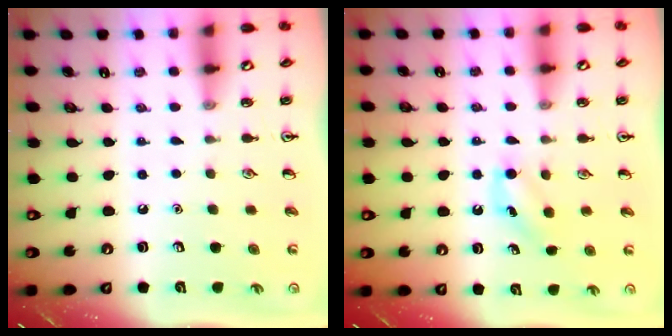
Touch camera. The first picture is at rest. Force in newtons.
{"total": 5.3, "press": 5.0, "slide": 1.7}